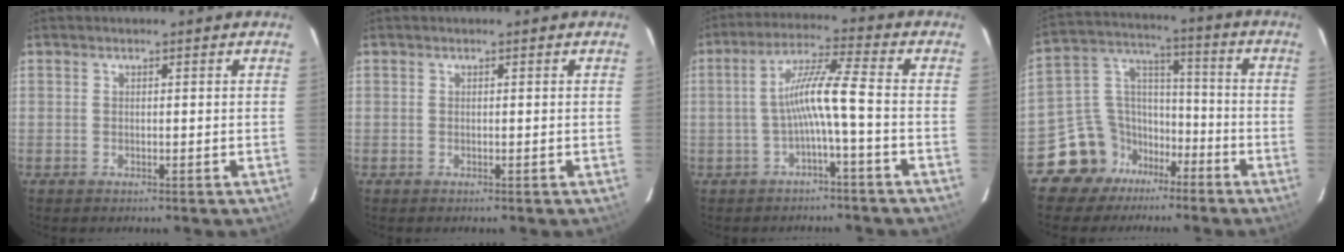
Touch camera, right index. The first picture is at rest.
{"total": 0.0}
{"total": 7.3, "force": [-2.3, -0.7, 6.9], "torque": [-0.151, 0.012, -0.038]}
{"total": 11.4, "force": [-7.9, 8.1, 1.5], "torque": [-0.048, 0.069, -0.138]}